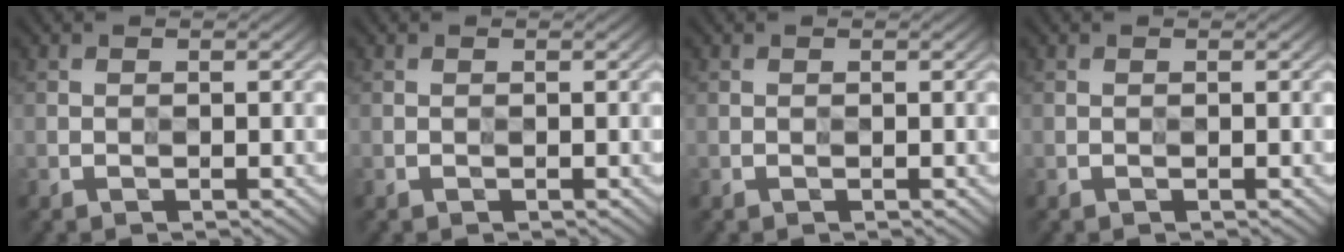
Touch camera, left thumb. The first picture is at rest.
{"total": 0.0}
{"total": 0.0}
{"total": 0.0}